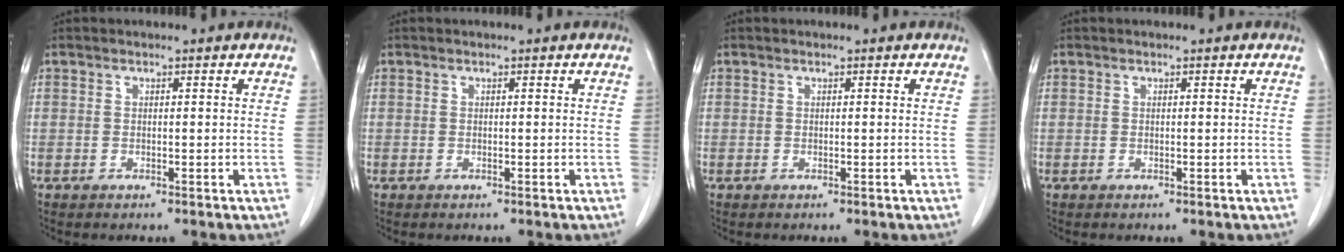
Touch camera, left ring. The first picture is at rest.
{"total": 0.0}
{"total": 0.0}
{"total": 0.0}